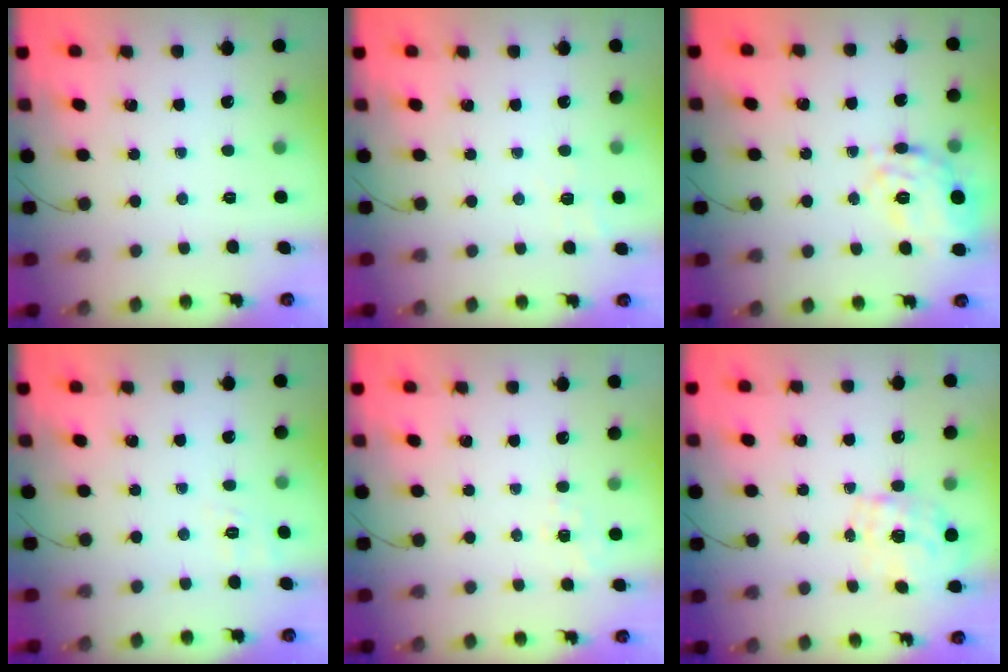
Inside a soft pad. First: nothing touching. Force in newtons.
{"total": 6.4, "press": 6.1, "slide": 2.1}
{"total": 13.1, "press": 13.0, "slide": 1.5}
{"total": 2.0, "press": 0.7, "slide": 1.9}
{"total": 4.5, "press": 4.3, "slide": 1.5}
{"total": 1.6, "press": 1.4, "slide": 0.8}